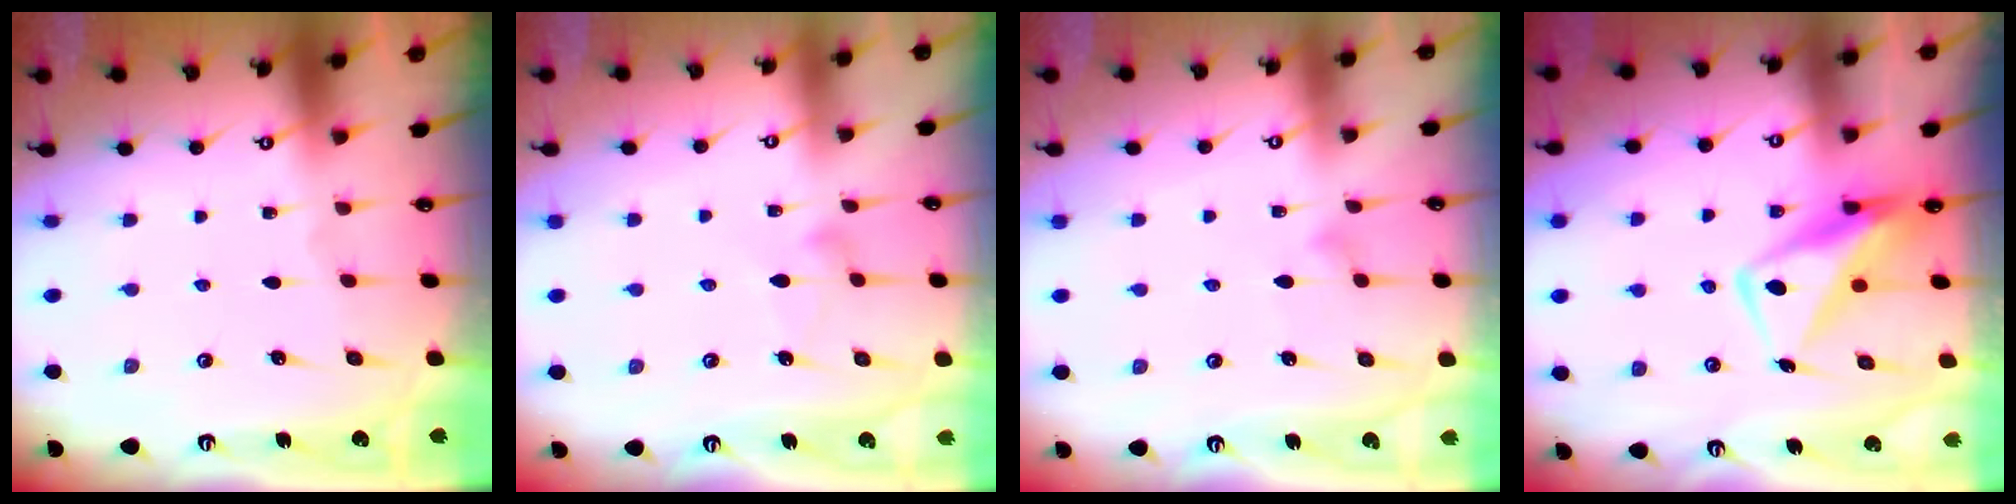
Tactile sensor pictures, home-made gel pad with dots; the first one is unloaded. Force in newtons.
{"total": 7.8, "press": 7.8, "slide": 0.5}
{"total": 6.5, "press": 6.5, "slide": 0.4}
{"total": 10.4, "press": 10.4, "slide": 1.1}